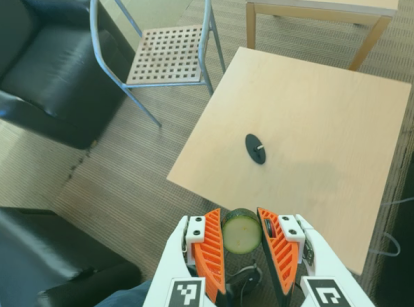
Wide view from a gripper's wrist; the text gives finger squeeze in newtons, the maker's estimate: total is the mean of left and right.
{"total": 9.7, "left": 9.9, "right": 9.5}